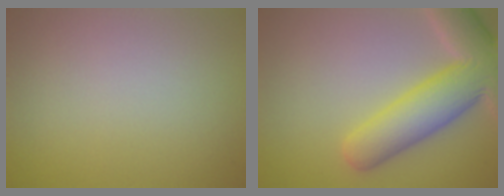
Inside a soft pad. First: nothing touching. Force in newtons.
{"total": 9.5, "press": 9.5, "slide": 0.7}